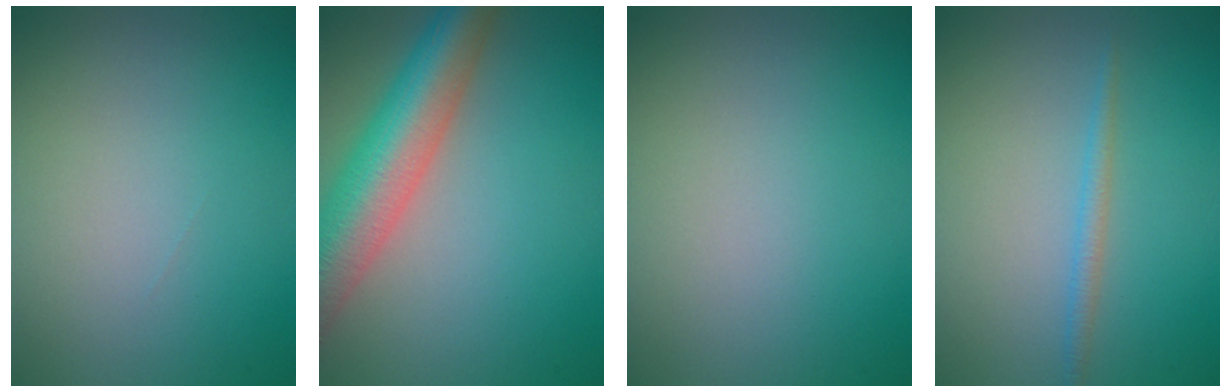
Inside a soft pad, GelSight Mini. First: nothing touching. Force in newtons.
{"total": 9.3, "press": 9.3, "slide": 0.3}
{"total": 0.0}
{"total": 1.2, "press": 1.2, "slide": 0.1}